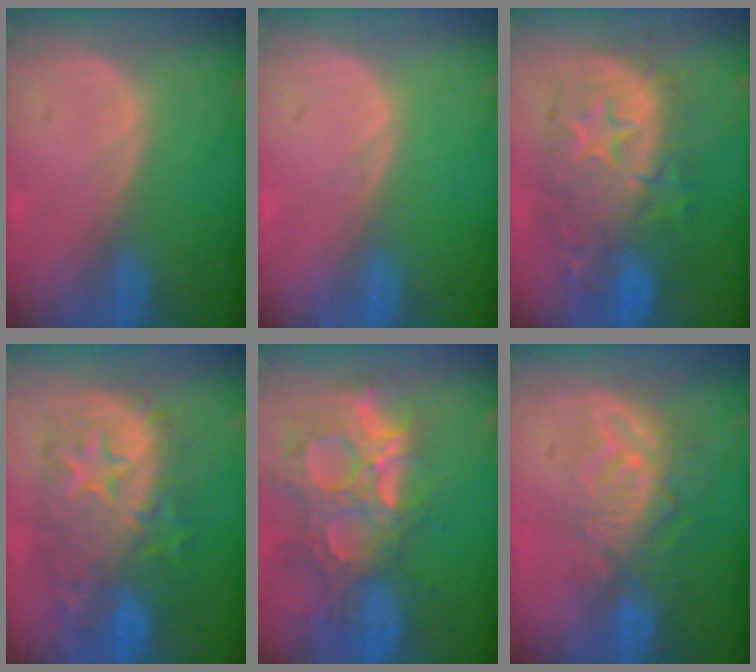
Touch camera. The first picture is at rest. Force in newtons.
{"total": 0.0}
{"total": 12.3, "press": 12.2, "slide": 1.1}
{"total": 12.6, "press": 12.6, "slide": 1.0}
{"total": 14.3, "press": 11.9, "slide": 7.8}
{"total": 9.4, "press": 8.2, "slide": 4.6}